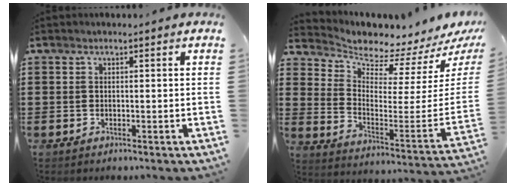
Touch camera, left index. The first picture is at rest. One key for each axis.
{"total": 3.4, "fx": 3.3, "fy": 0.0, "fz": 0.7, "tx": -0.035, "ty": -0.062, "tz": 0.049}